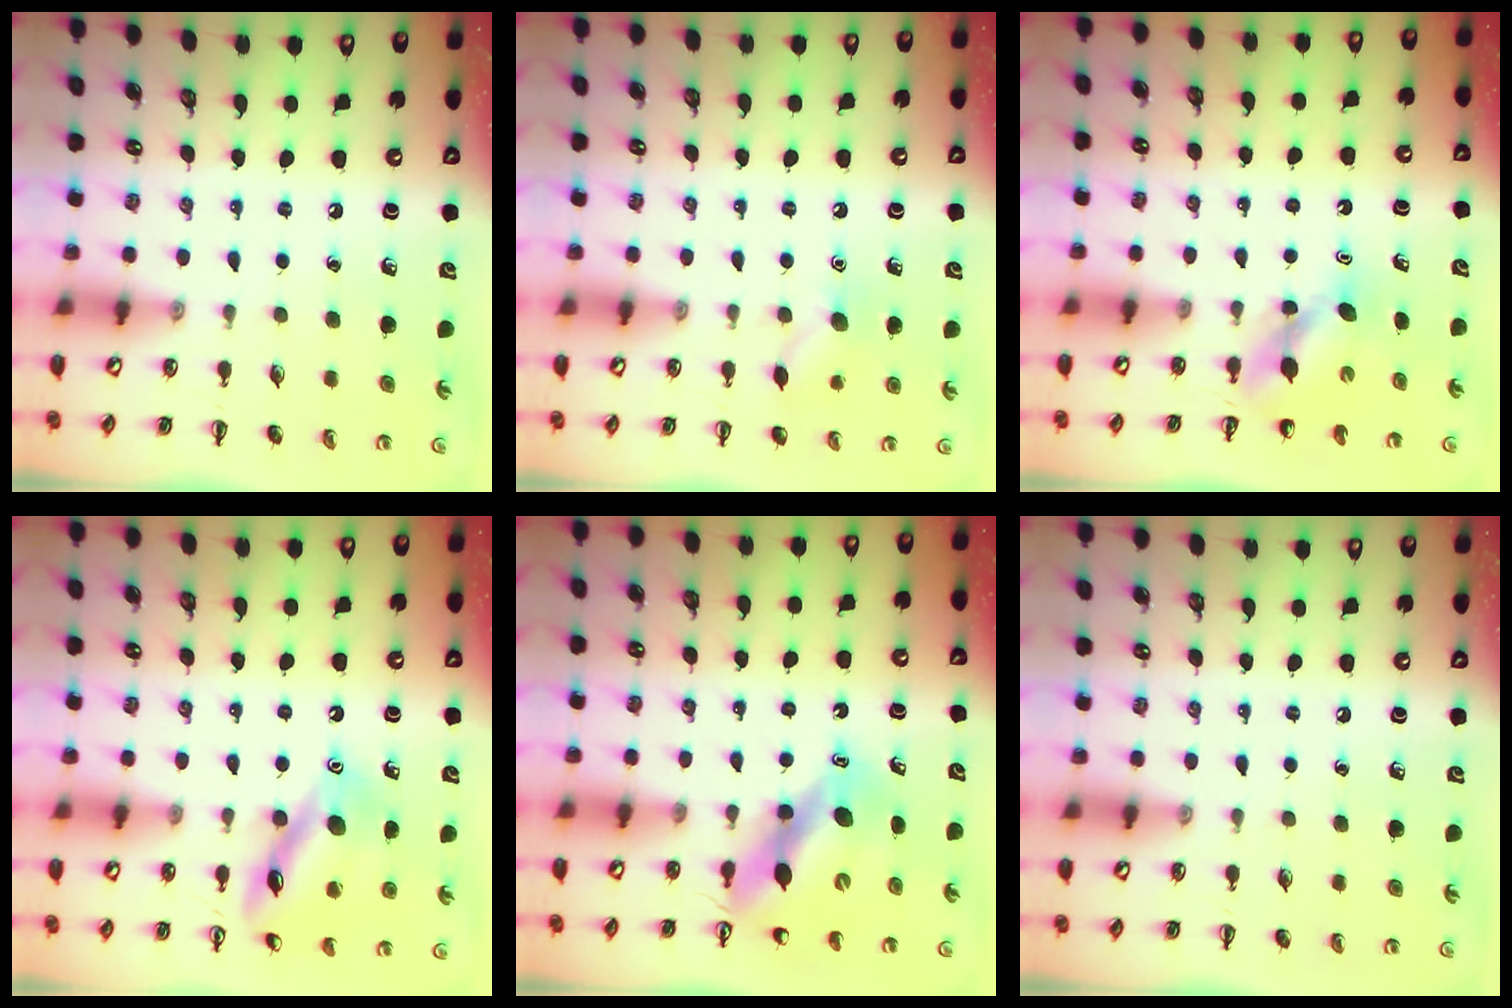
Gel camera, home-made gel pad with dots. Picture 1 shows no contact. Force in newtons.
{"total": 7.1, "press": 6.9, "slide": 1.4}
{"total": 4.5, "press": 4.4, "slide": 0.5}
{"total": 14.1, "press": 14.1, "slide": 1.2}
{"total": 10.7, "press": 10.2, "slide": 3.1}
{"total": 0.0}